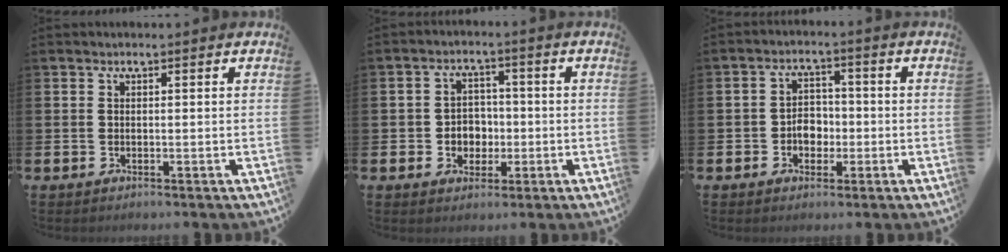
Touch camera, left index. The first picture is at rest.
{"total": 3.7, "force": [-0.4, 3.5, 1.1], "torque": [-0.021, 0.000, -0.017]}
{"total": 3.6, "force": [-1.0, 2.8, 1.9], "torque": [-0.030, 0.005, -0.026]}